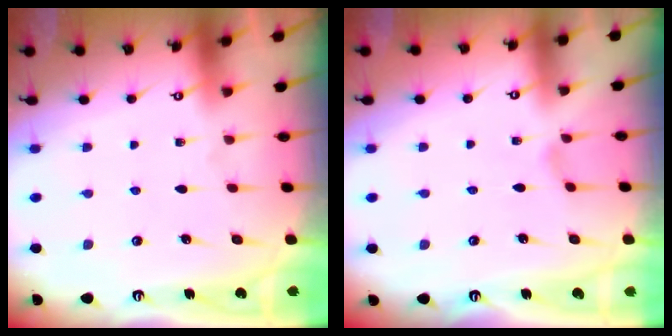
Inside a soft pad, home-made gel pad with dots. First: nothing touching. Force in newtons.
{"total": 0.6, "press": 0.5, "slide": 0.2}